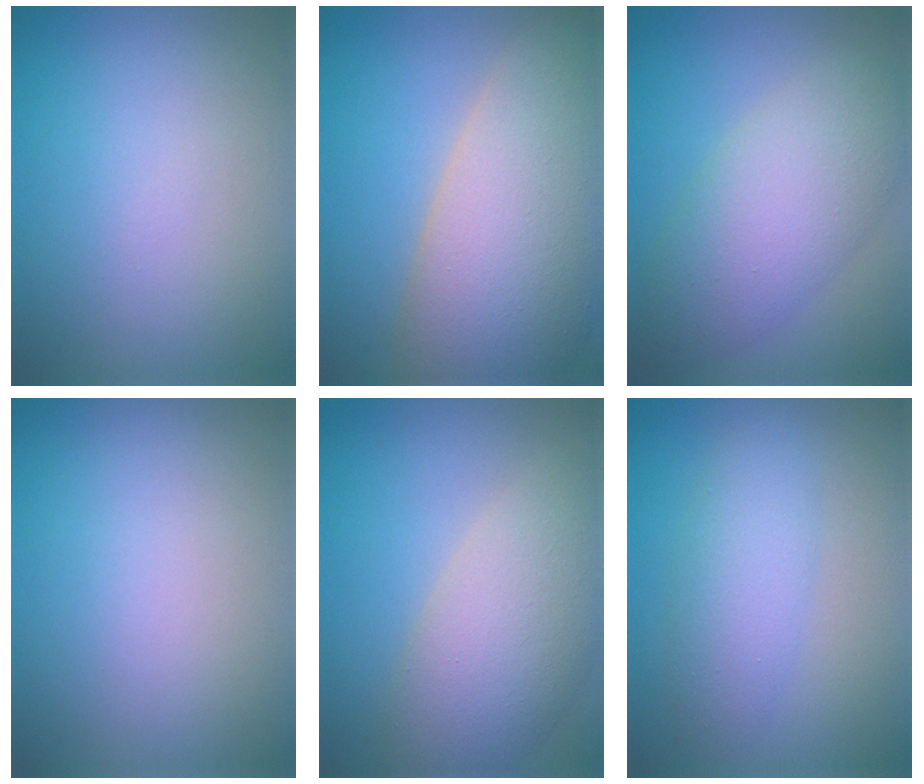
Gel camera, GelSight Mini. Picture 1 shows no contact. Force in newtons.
{"total": 13.8, "press": 13.7, "slide": 1.2}
{"total": 7.2, "press": 7.2, "slide": 0.3}
{"total": 0.0}
{"total": 8.5, "press": 8.5, "slide": 0.7}
{"total": 3.8, "press": 3.8, "slide": 0.1}